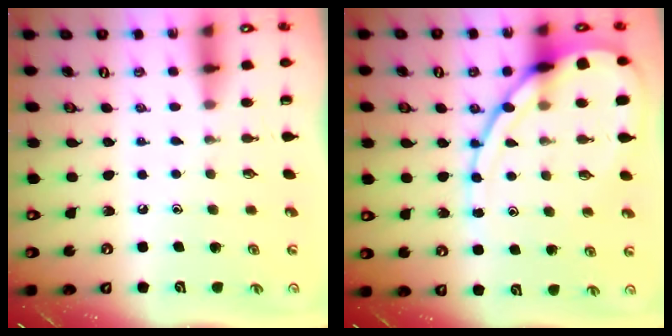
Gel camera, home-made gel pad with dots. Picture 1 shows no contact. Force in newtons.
{"total": 15.0, "press": 14.9, "slide": 1.2}